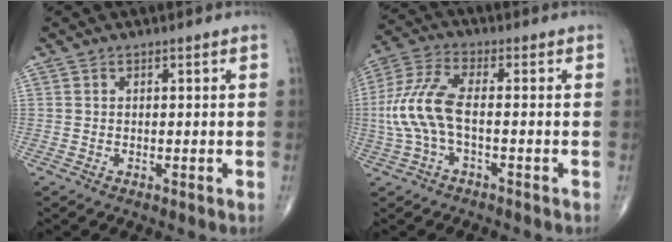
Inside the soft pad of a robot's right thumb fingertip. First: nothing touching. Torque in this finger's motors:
{"motor_torque": [1.11, 1.06, 0.79, -0.57, 0.15]}